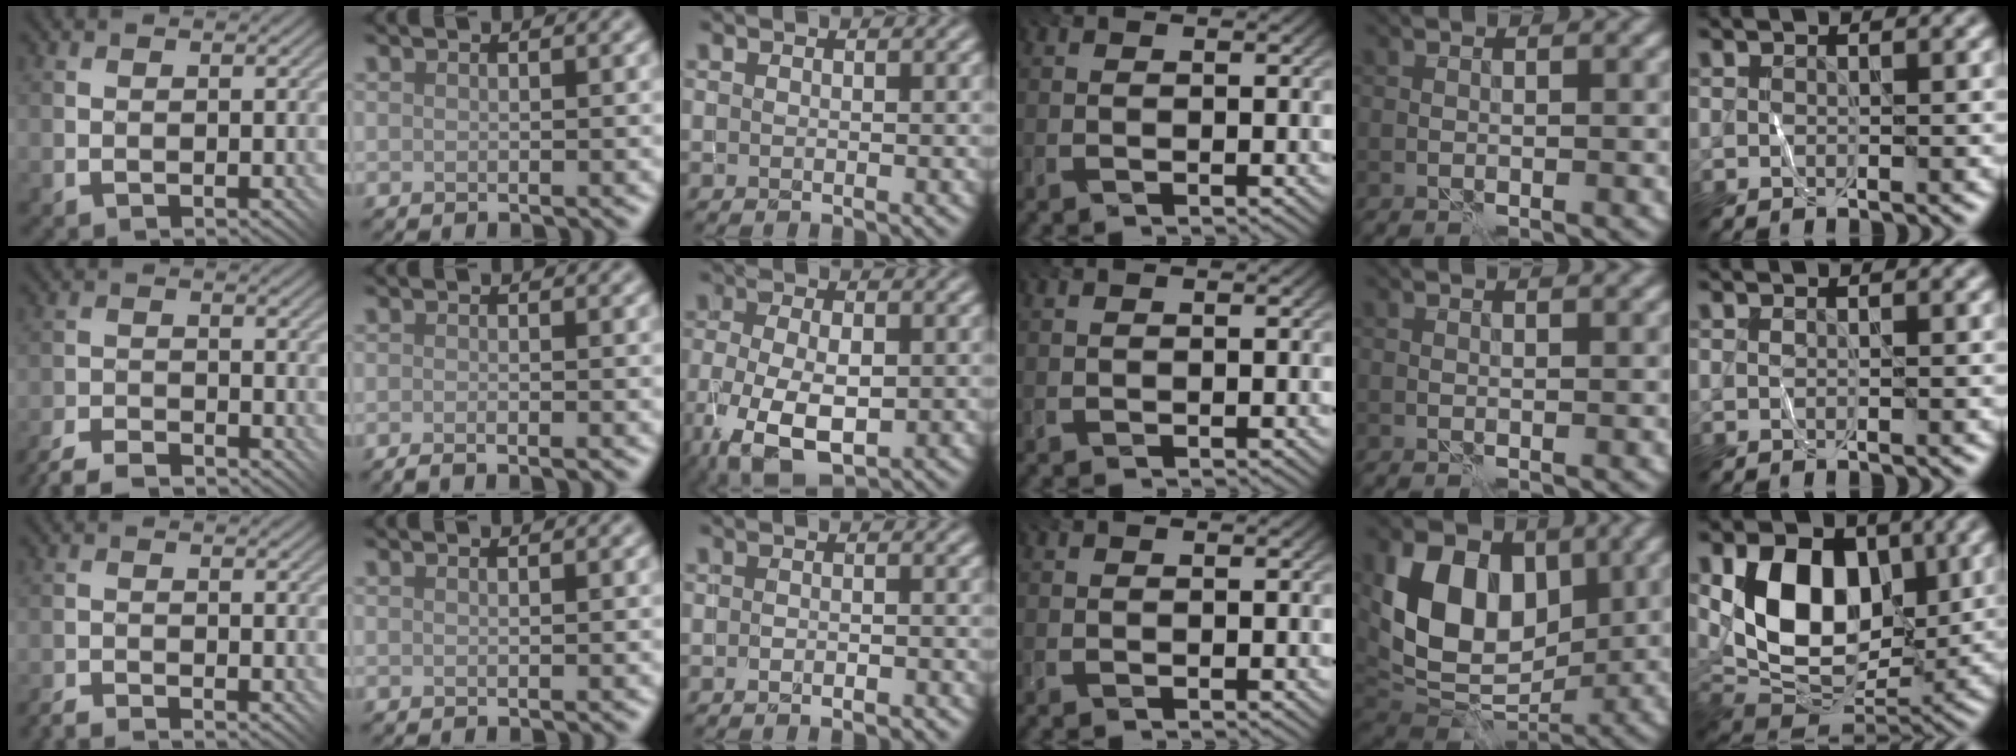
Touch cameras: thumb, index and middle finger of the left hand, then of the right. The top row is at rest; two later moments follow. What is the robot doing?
{"motion": "fold", "object": "shorts"}